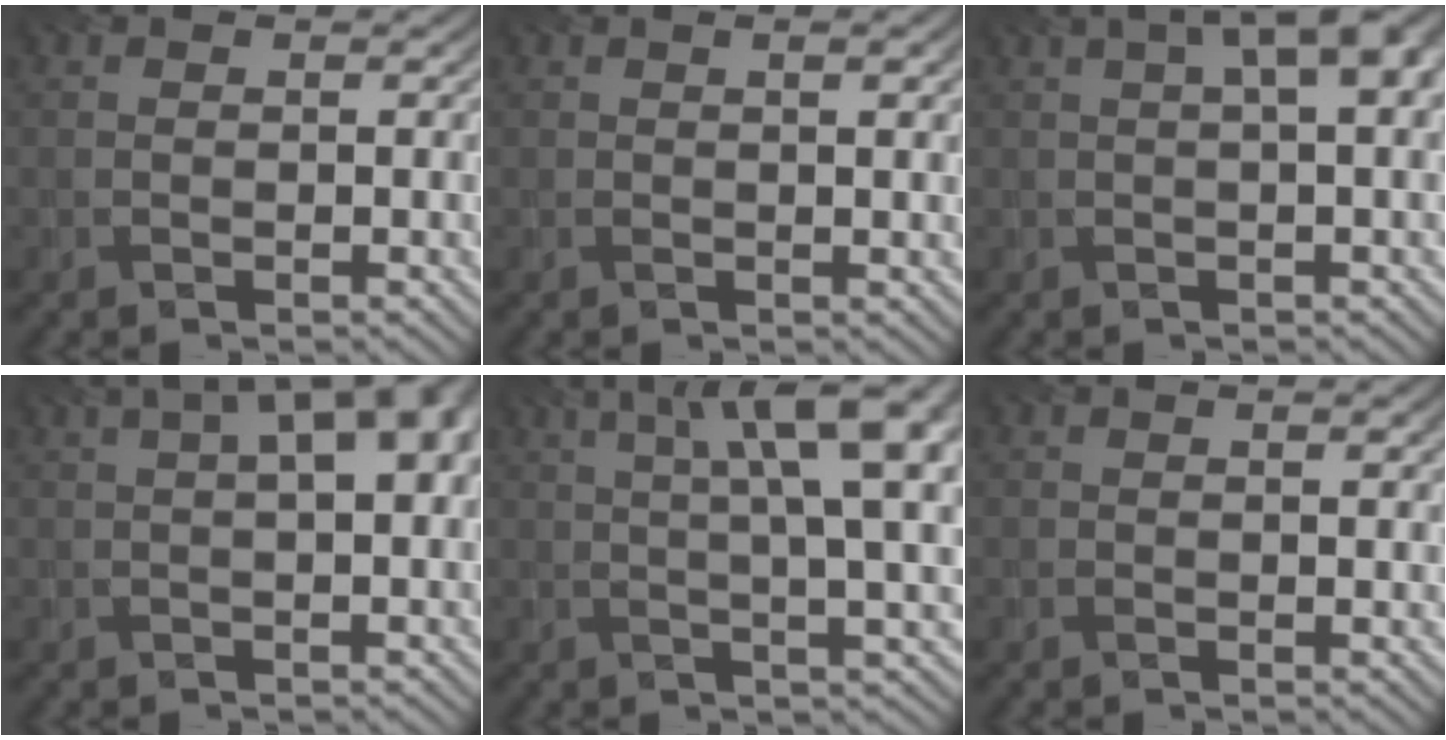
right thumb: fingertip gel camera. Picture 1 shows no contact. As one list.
[{"total": 1.8, "force": [0.6, 0.1, 1.7], "torque": [-0.024, -0.003, 0.014]}, {"total": 7.6, "force": [2.5, 2.1, 6.9], "torque": [-0.094, 0.024, 0.030]}, {"total": 8.7, "force": [2.5, 3.3, 7.7], "torque": [-0.099, 0.026, 0.029]}, {"total": 13.6, "force": [4.1, 3.6, 12.5], "torque": [-0.144, 0.029, 0.058]}, {"total": 0.8, "force": [0.3, -0.1, 0.7], "torque": [-0.009, -0.005, 0.008]}]